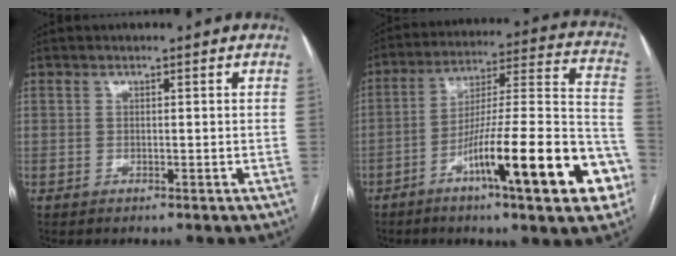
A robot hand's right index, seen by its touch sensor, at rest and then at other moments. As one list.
[{"total": 22.1, "force": [-9.9, 2.2, 19.6], "torque": [-0.258, 0.006, -0.150]}]